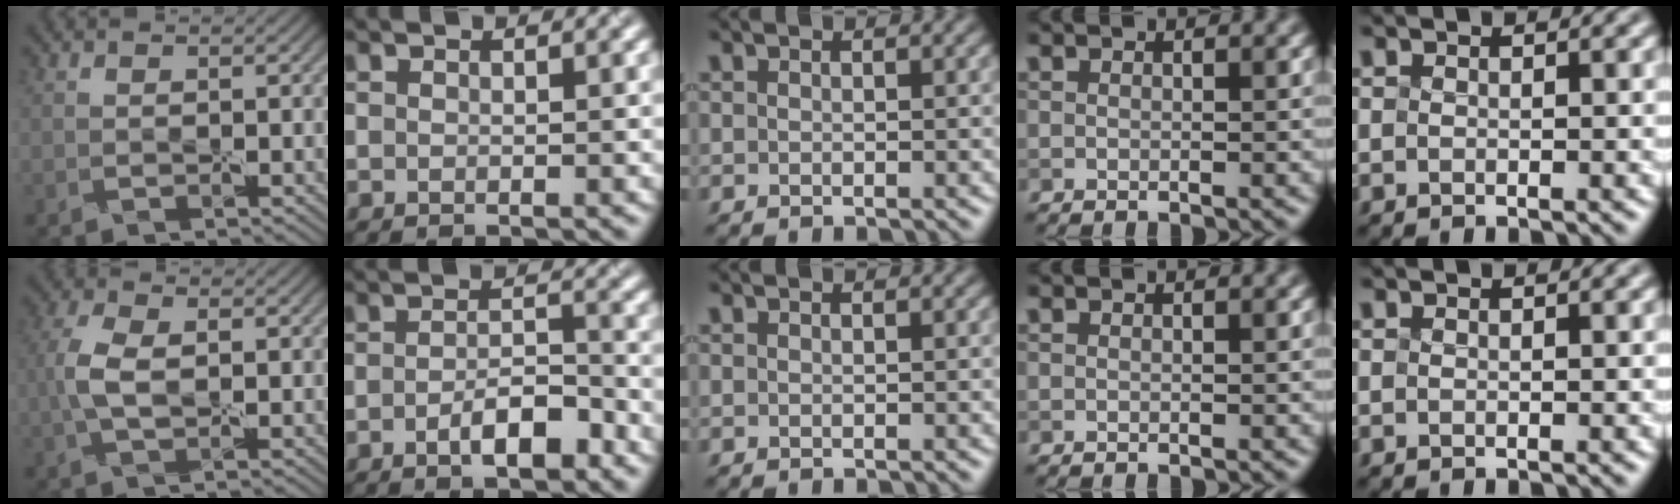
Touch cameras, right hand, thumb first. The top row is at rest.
{"thumb": {"total": 3.8, "force": [-0.3, 1.7, 3.4], "torque": [-0.085, 0.011, -0.011]}, "index": {"total": 3.9, "force": [-2.0, 1.2, 3.2], "torque": [-0.054, 0.005, -0.033]}}